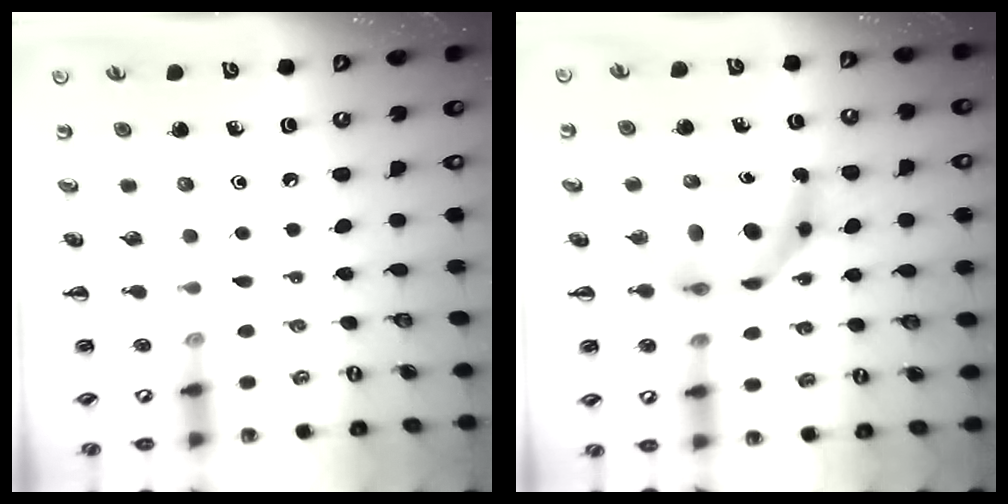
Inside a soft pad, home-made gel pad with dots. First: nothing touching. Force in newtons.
{"total": 8.5, "press": 8.2, "slide": 2.4}